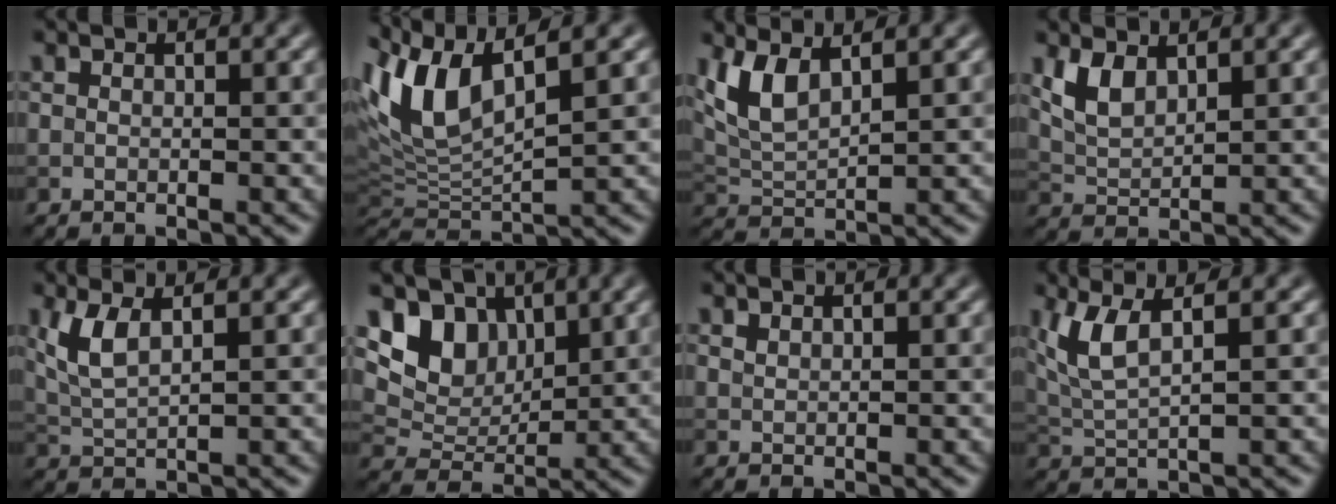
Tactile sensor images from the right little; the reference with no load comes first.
{"total": 6.8, "force": [3.5, 2.1, 5.4], "torque": [-0.125, 0.013, 0.069]}
{"total": 4.1, "force": [2.3, 1.5, 3.0], "torque": [-0.078, -0.001, 0.050]}
{"total": 2.9, "force": [1.7, 1.3, 1.9], "torque": [-0.046, -0.003, 0.040]}
{"total": 3.2, "force": [1.4, 1.0, 2.7], "torque": [-0.067, -0.002, 0.033]}
{"total": 6.0, "force": [3.0, 4.1, 3.2], "torque": [-0.061, -0.007, 0.046]}
{"total": 0.6, "force": [0.5, 0.2, 0.2], "torque": [-0.006, -0.001, 0.013]}
{"total": 4.4, "force": [1.9, 1.3, 3.7], "torque": [-0.087, 0.003, 0.044]}